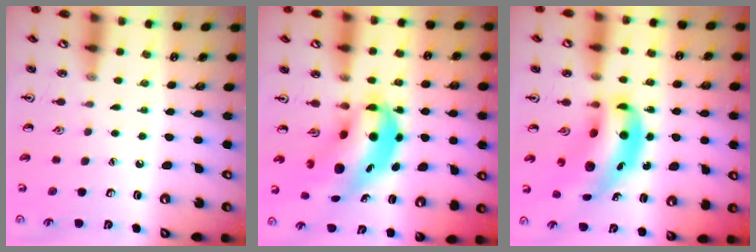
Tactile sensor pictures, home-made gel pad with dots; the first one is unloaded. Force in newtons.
{"total": 9.6, "press": 9.2, "slide": 2.7}
{"total": 13.3, "press": 12.8, "slide": 3.9}